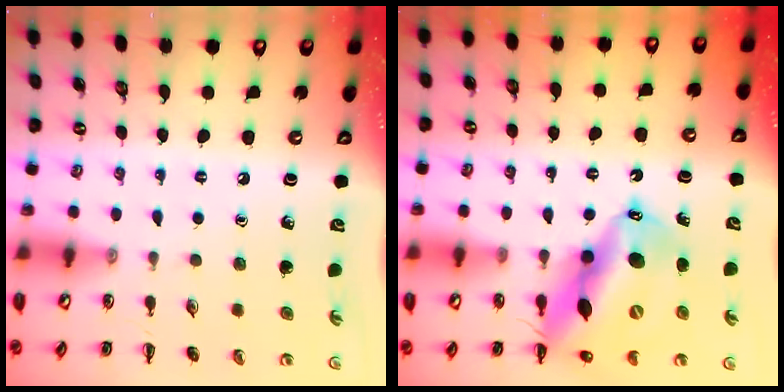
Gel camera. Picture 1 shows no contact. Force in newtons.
{"total": 18.1, "press": 17.3, "slide": 5.4}